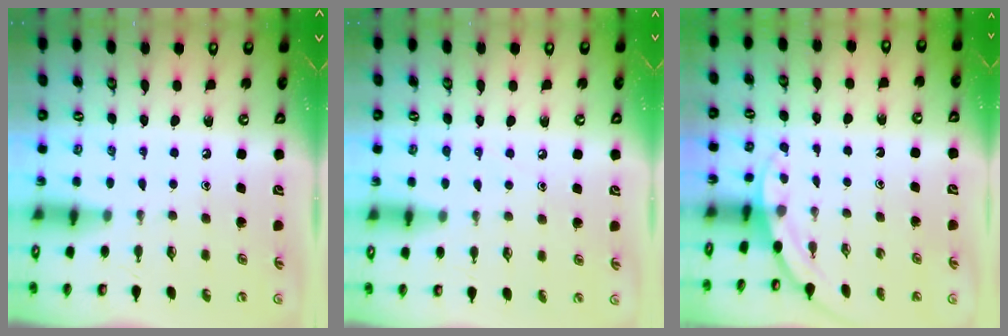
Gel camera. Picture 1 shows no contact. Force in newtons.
{"total": 4.4, "press": 4.3, "slide": 0.3}
{"total": 2.6, "press": 2.6, "slide": 0.1}